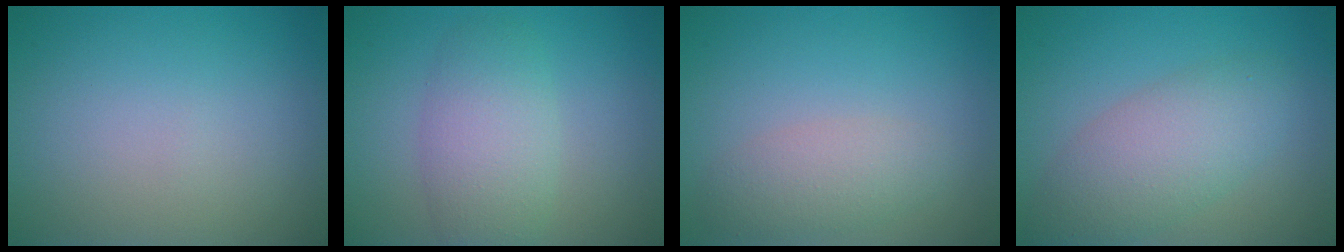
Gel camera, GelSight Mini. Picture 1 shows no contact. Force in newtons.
{"total": 4.4, "press": 4.4, "slide": 0.2}
{"total": 2.7, "press": 2.7, "slide": 0.1}
{"total": 4.9, "press": 4.9, "slide": 0.5}